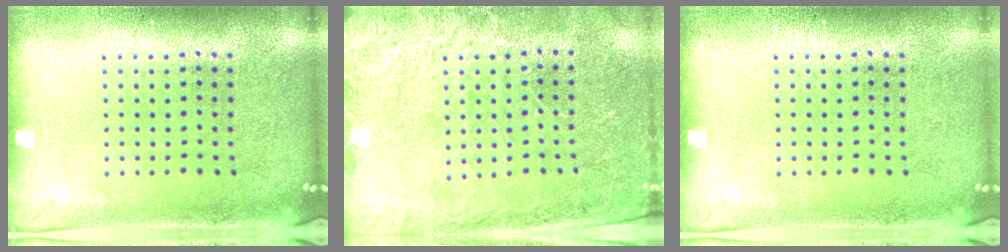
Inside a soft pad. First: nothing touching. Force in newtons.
{"total": 2.6, "press": 2.5, "slide": 0.5}
{"total": 0.0}